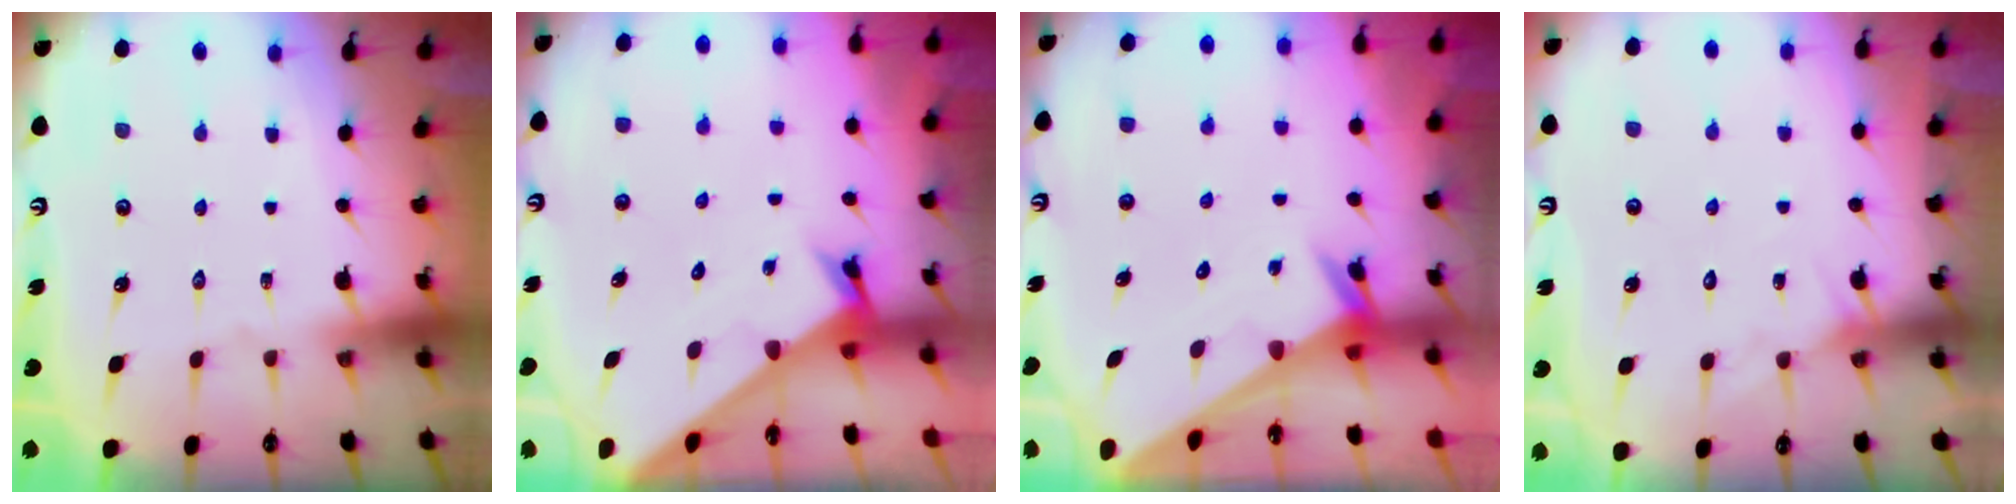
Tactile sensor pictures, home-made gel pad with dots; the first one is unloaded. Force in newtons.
{"total": 2.2, "press": 2.2, "slide": 0.2}
{"total": 3.3, "press": 3.3, "slide": 0.3}
{"total": 6.0, "press": 6.0, "slide": 0.5}